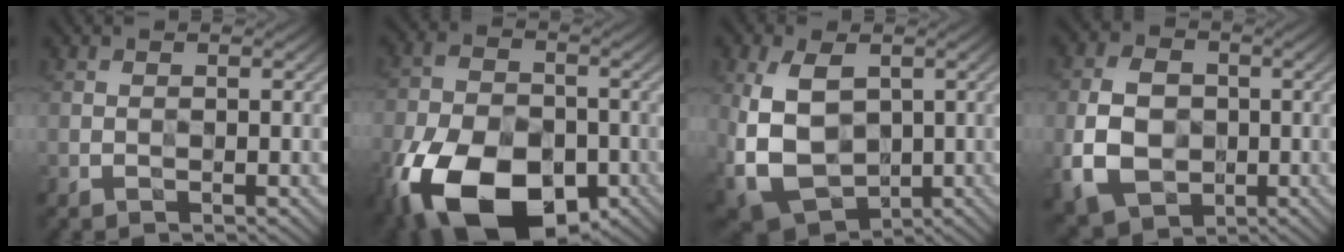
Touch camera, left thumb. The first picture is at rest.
{"total": 18.7, "force": [-9.1, 11.2, 11.8], "torque": [-0.262, -0.054, -0.156]}
{"total": 12.6, "force": [0.4, 8.6, 9.2], "torque": [-0.231, -0.030, 0.008]}
{"total": 8.5, "force": [-1.4, 6.5, 5.3], "torque": [-0.122, -0.014, -0.034]}